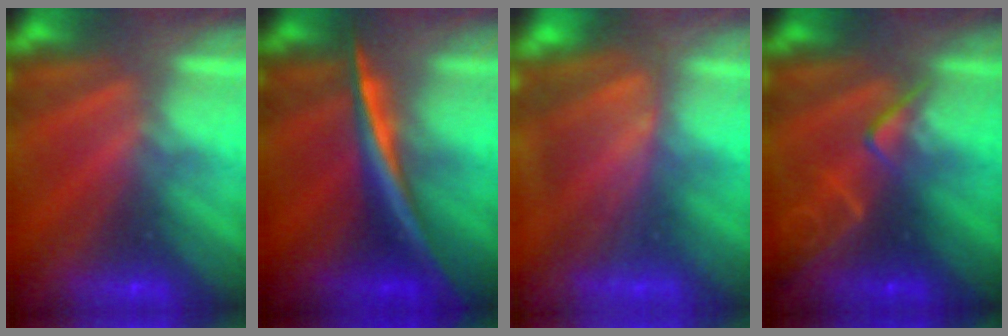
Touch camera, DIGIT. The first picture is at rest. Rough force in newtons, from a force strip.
{"total": 2.8}
{"total": 5.2}
{"total": 2.2}